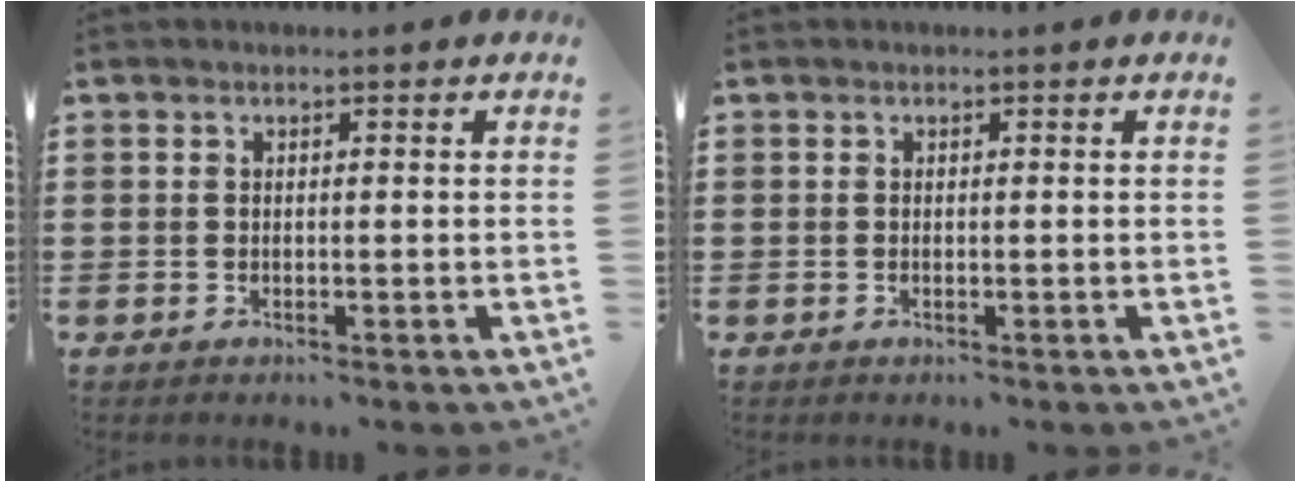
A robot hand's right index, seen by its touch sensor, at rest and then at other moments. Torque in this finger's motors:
{"motor_torque": [-0.01, 0.00, 0.02, -0.01]}